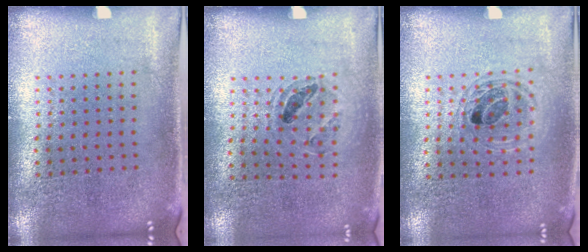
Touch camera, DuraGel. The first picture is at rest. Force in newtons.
{"total": 0.9, "press": 0.9, "slide": 0.1}
{"total": 1.3, "press": 1.2, "slide": 0.4}